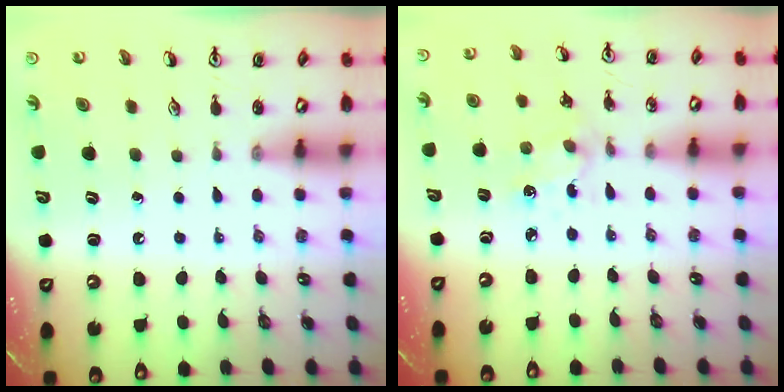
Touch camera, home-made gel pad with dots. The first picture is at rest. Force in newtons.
{"total": 2.1, "press": 2.0, "slide": 0.7}